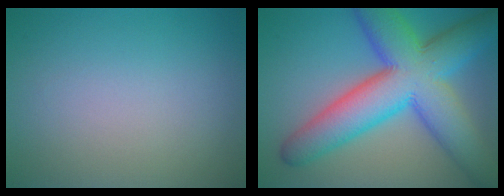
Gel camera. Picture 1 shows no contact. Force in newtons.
{"total": 12.6, "press": 12.6, "slide": 0.2}